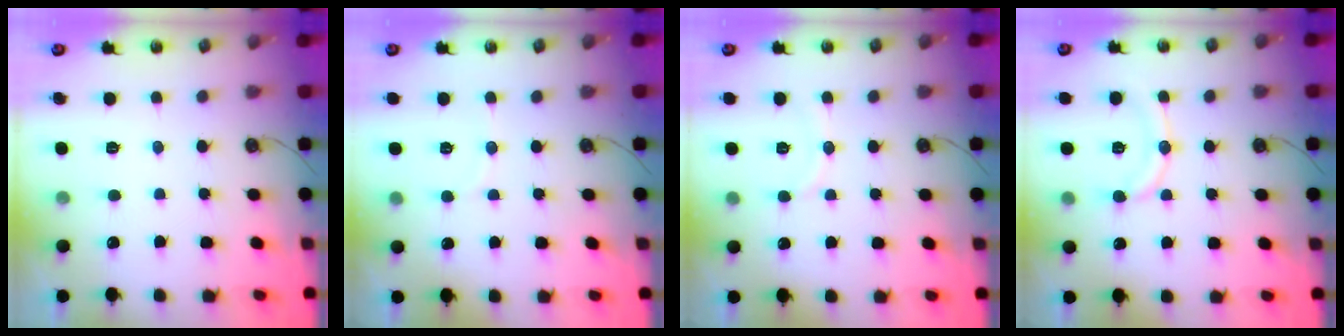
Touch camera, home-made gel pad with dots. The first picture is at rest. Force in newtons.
{"total": 3.8, "press": 3.6, "slide": 1.0}
{"total": 6.1, "press": 6.1, "slide": 0.7}
{"total": 11.2, "press": 11.1, "slide": 1.6}